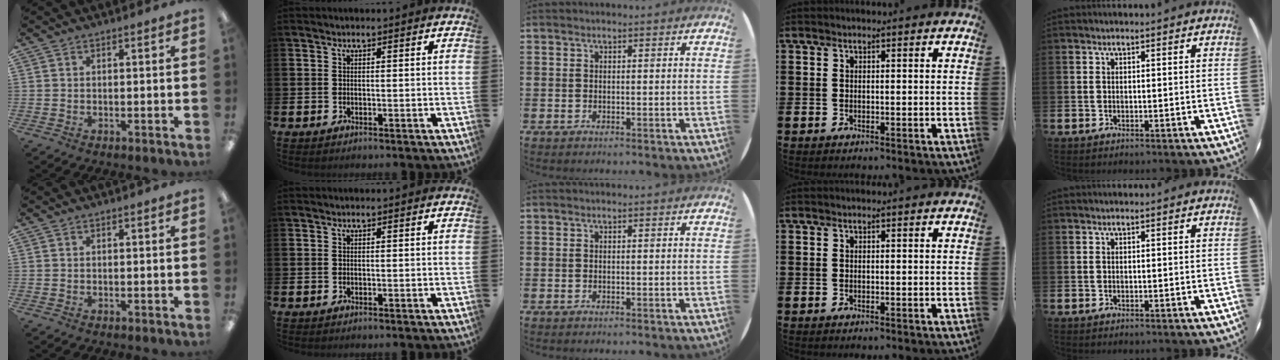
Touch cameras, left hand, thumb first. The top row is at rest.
{}